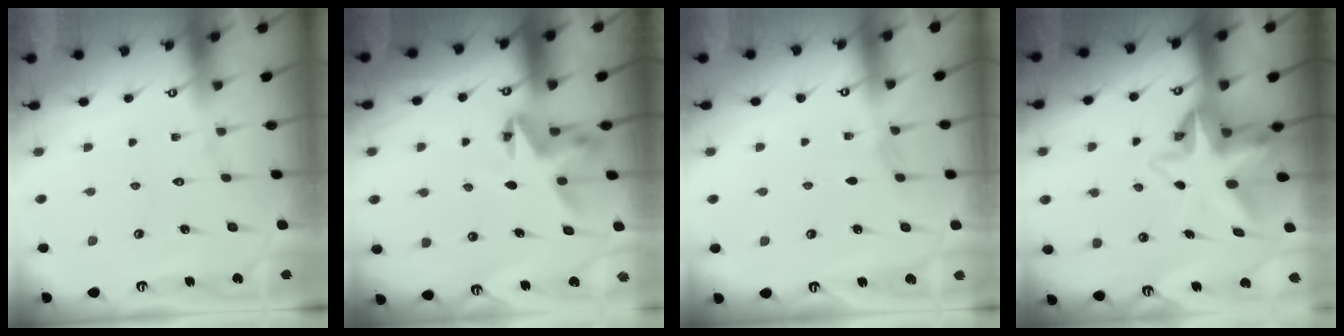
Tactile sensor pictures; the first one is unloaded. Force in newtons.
{"total": 5.3, "press": 5.3, "slide": 0.1}
{"total": 2.9, "press": 2.9, "slide": 0.4}
{"total": 8.4, "press": 8.2, "slide": 1.9}